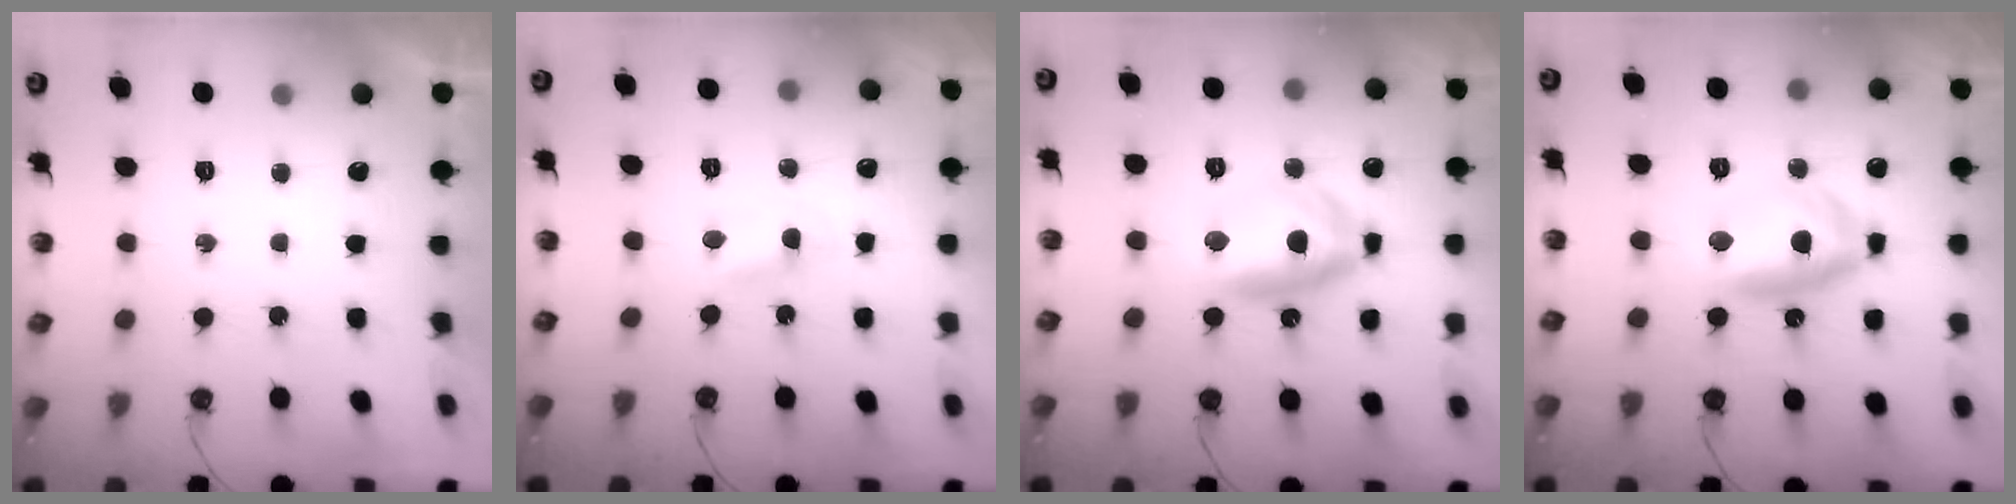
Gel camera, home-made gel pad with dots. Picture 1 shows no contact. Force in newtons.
{"total": 3.1, "press": 3.1, "slide": 0.4}
{"total": 12.9, "press": 12.8, "slide": 1.8}
{"total": 12.2, "press": 12.1, "slide": 1.6}